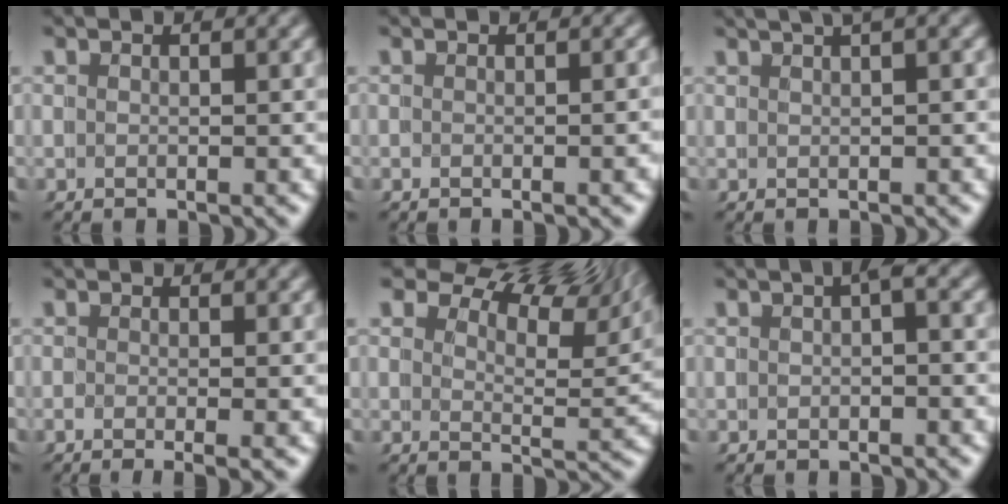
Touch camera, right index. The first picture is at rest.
{"total": 1.1, "force": [-0.4, -0.3, 1.0], "torque": [-0.003, 0.006, -0.010]}
{"total": 3.7, "force": [2.1, 1.2, 2.9], "torque": [-0.022, 0.022, 0.024]}
{"total": 2.4, "force": [-1.4, -0.3, 2.0], "torque": [-0.018, -0.002, -0.024]}
{"total": 9.8, "force": [6.8, 3.8, 6.0], "torque": [-0.070, 0.021, 0.089]}
{"total": 0.7, "force": [-0.4, 0.3, 0.4], "torque": [-0.009, -0.004, -0.004]}